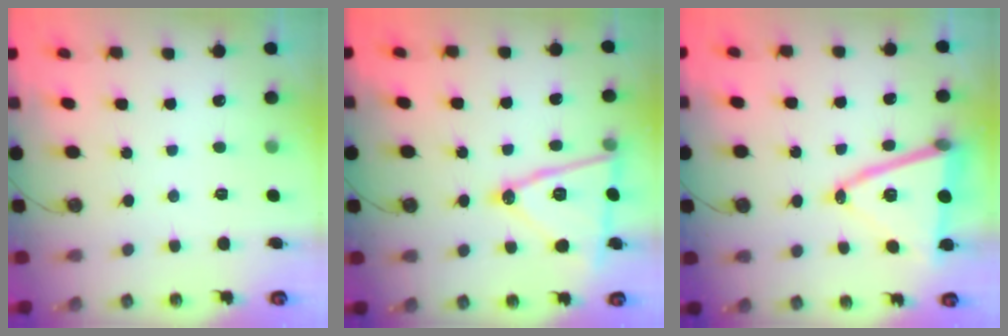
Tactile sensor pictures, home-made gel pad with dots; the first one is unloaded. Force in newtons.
{"total": 16.7, "press": 16.3, "slide": 3.5}
{"total": 16.7, "press": 16.2, "slide": 3.9}